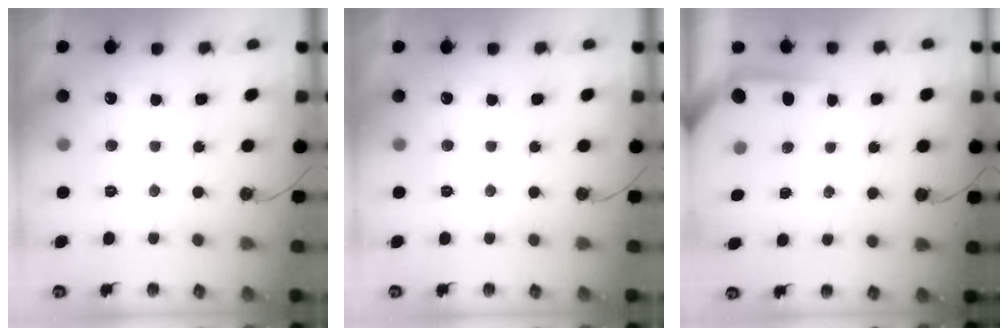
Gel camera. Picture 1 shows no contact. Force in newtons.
{"total": 0.0}
{"total": 3.7, "press": 3.7, "slide": 0.4}